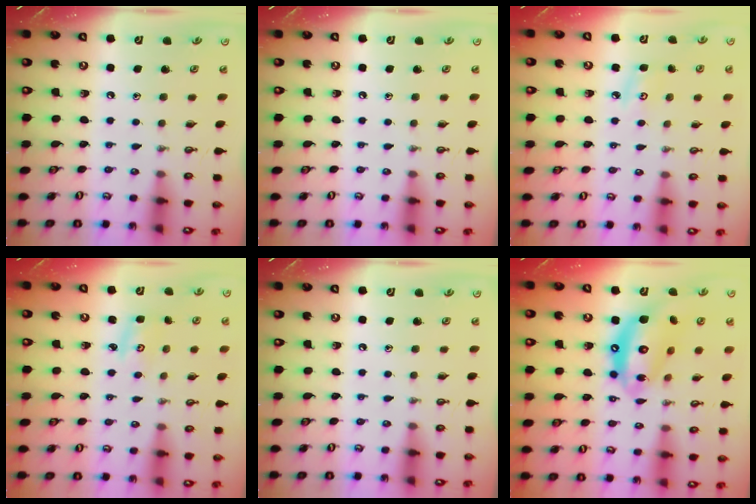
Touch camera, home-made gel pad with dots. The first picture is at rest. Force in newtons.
{"total": 0.0}
{"total": 4.0, "press": 4.0, "slide": 0.5}
{"total": 2.9, "press": 2.9, "slide": 0.3}
{"total": 0.0}
{"total": 15.8, "press": 15.7, "slide": 1.7}